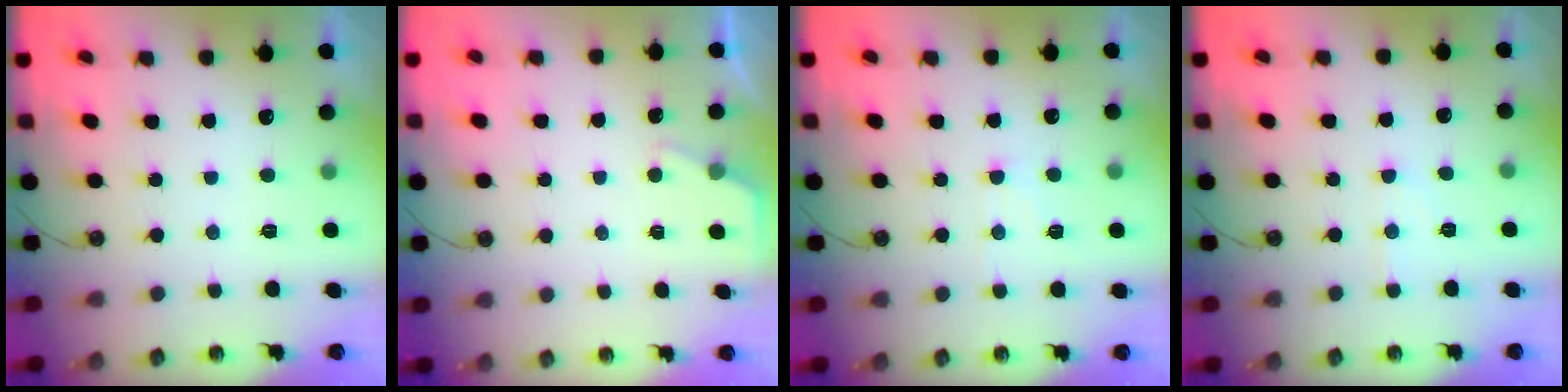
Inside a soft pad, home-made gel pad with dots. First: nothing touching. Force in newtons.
{"total": 2.3, "press": 2.3, "slide": 0.3}
{"total": 6.1, "press": 6.0, "slide": 0.7}
{"total": 5.4, "press": 5.4, "slide": 0.6}